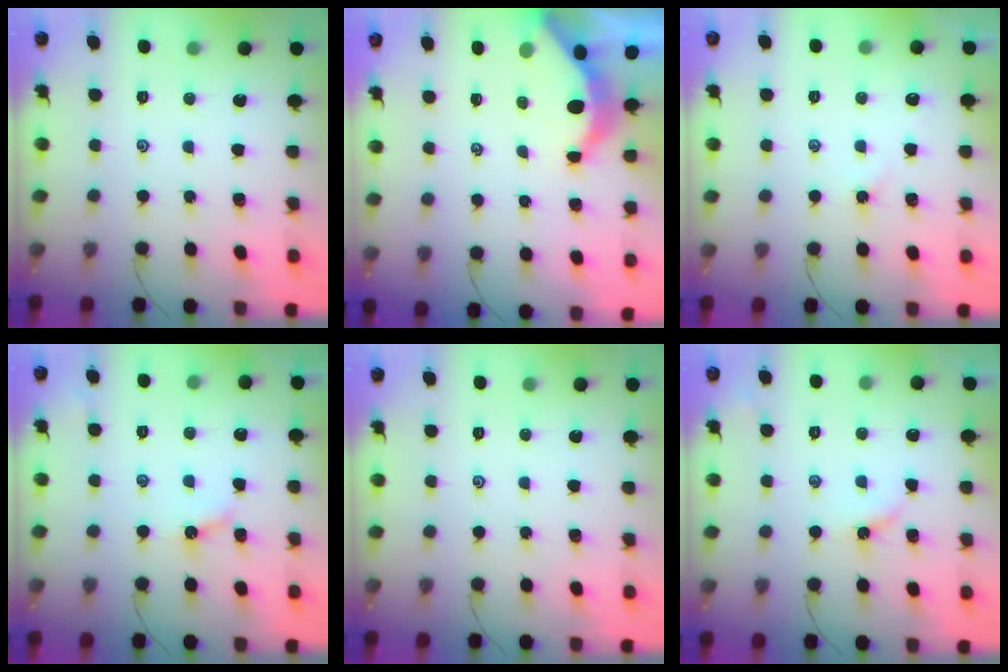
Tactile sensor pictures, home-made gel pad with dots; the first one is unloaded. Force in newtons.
{"total": 6.0, "press": 5.9, "slide": 1.0}
{"total": 1.9, "press": 1.9, "slide": 0.3}
{"total": 3.8, "press": 3.8, "slide": 0.4}
{"total": 0.0}
{"total": 3.7, "press": 3.7, "slide": 0.5}